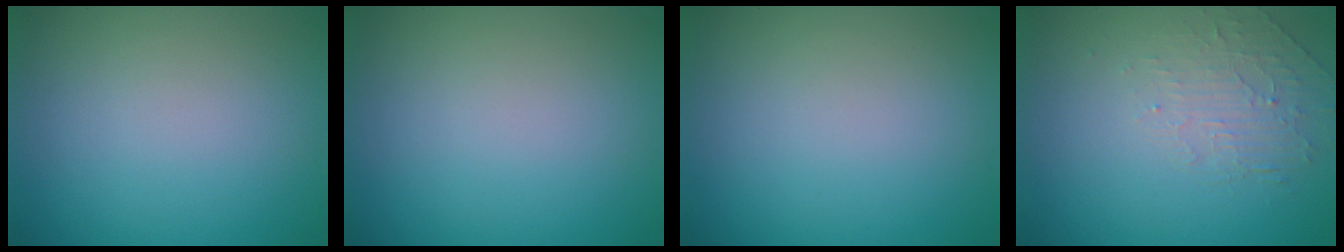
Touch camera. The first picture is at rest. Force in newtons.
{"total": 0.0}
{"total": 0.0}
{"total": 2.0, "press": 0.9, "slide": 1.8}